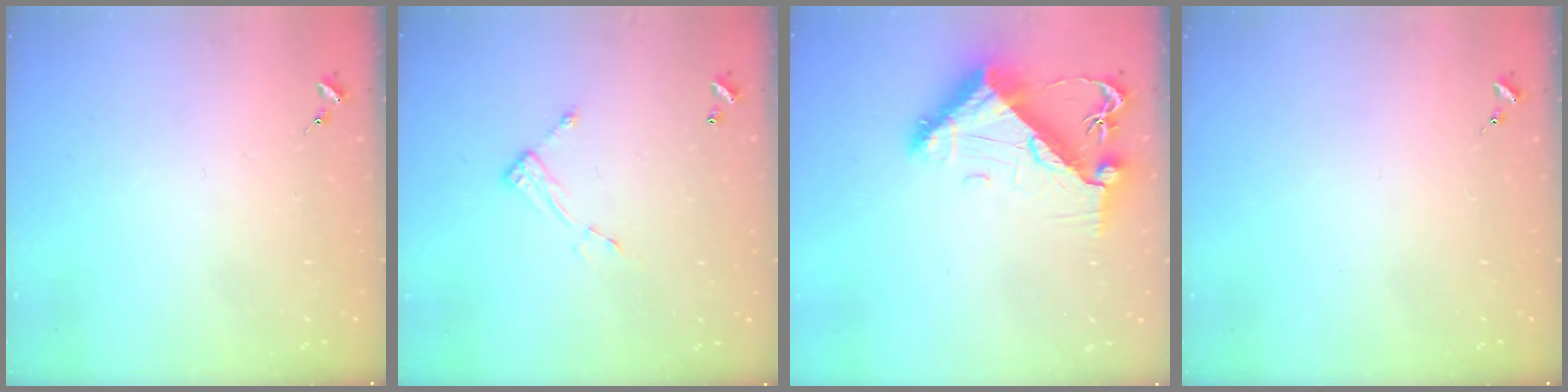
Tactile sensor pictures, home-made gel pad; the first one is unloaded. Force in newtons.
{"total": 6.4, "press": 6.4, "slide": 0.3}
{"total": 10.5, "press": 10.4, "slide": 1.3}
{"total": 0.0}